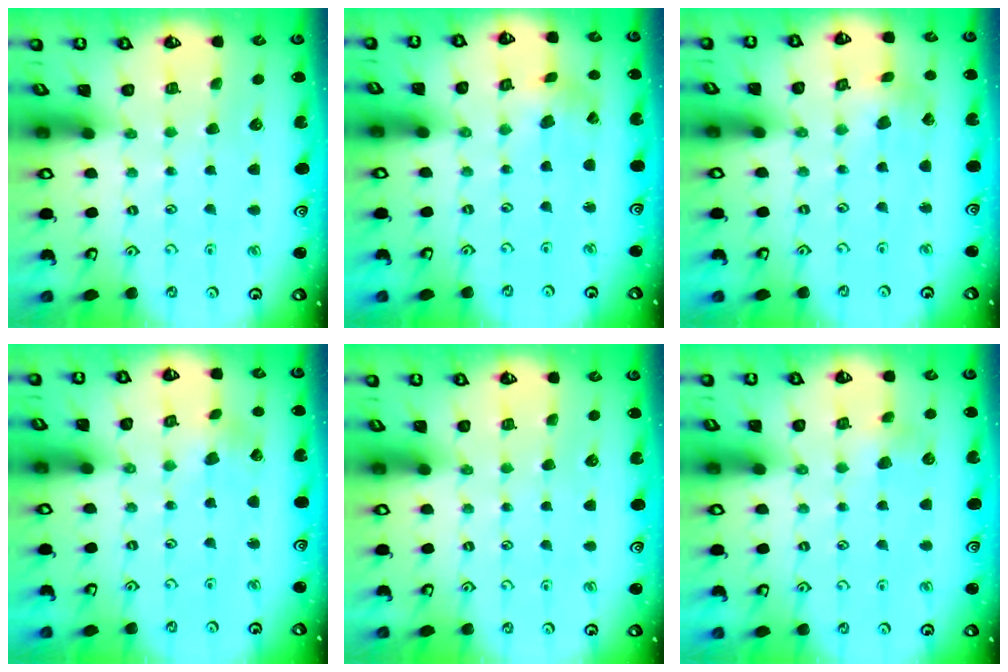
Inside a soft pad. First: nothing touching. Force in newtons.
{"total": 1.2, "press": 1.2, "slide": 0.2}
{"total": 2.3, "press": 2.3, "slide": 0.3}
{"total": 1.5, "press": 1.4, "slide": 0.2}
{"total": 0.0}
{"total": 2.4, "press": 2.4, "slide": 0.4}